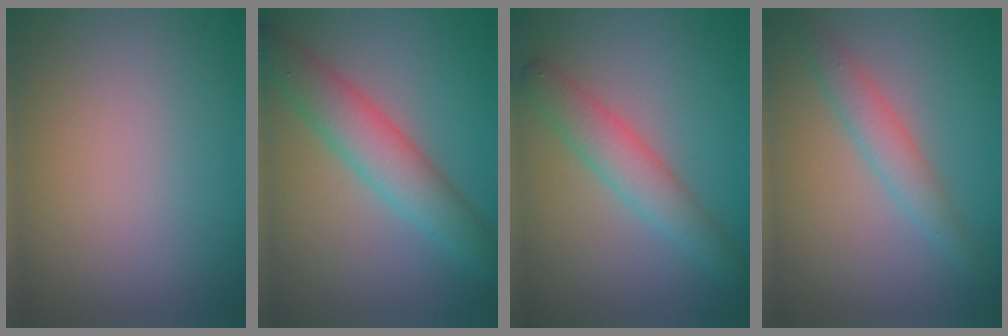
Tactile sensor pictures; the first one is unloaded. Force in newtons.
{"total": 4.7, "press": 4.7, "slide": 0.1}
{"total": 3.4, "press": 3.4, "slide": 0.1}
{"total": 2.5, "press": 2.5, "slide": 0.0}